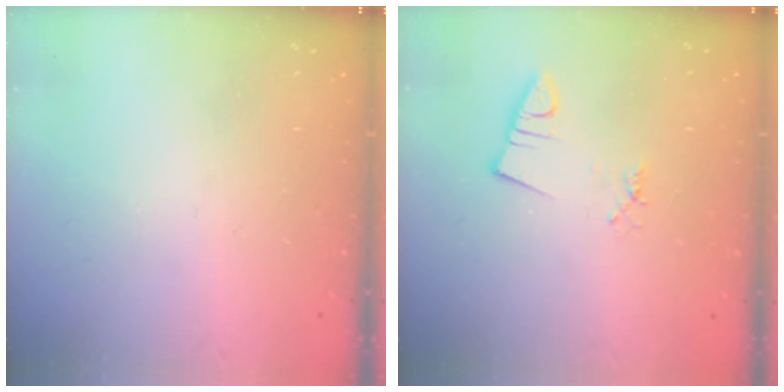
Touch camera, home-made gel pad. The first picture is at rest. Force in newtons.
{"total": 1.0, "press": 1.0, "slide": 0.0}